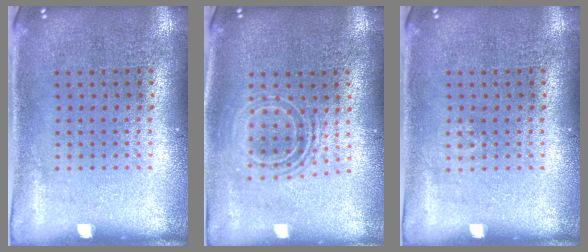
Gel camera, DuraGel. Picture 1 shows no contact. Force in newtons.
{"total": 1.7, "press": 1.3, "slide": 1.1}
{"total": 0.5, "press": 0.5, "slide": 0.2}